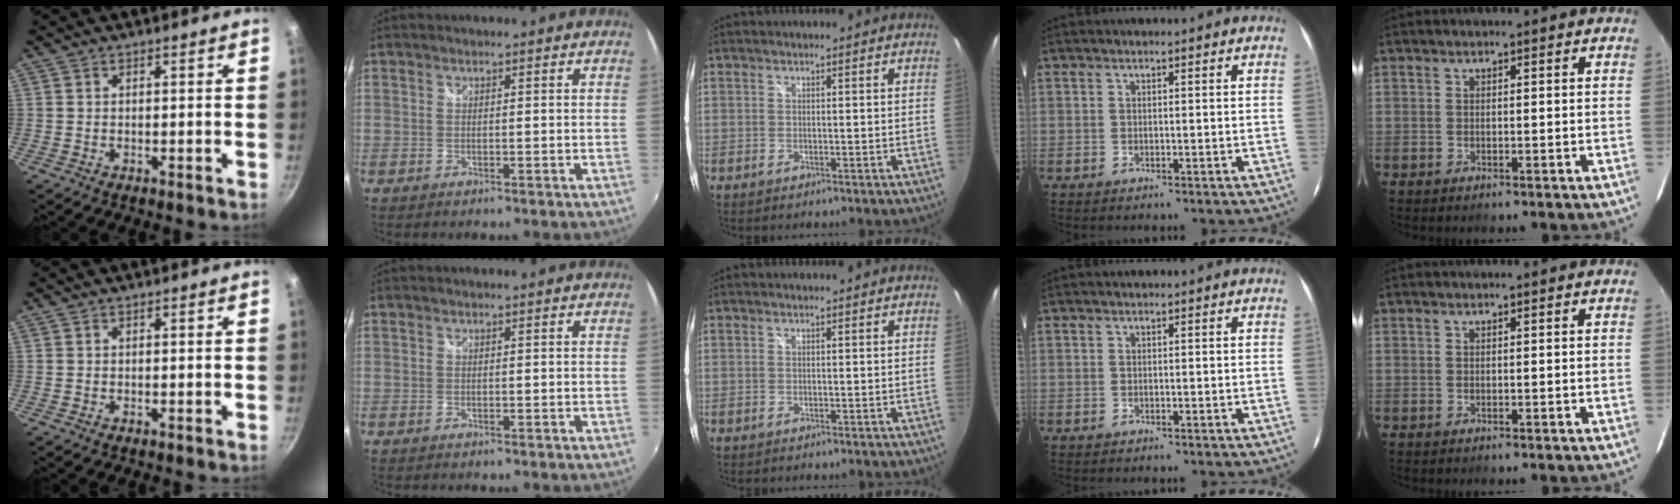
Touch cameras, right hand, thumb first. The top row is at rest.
{}